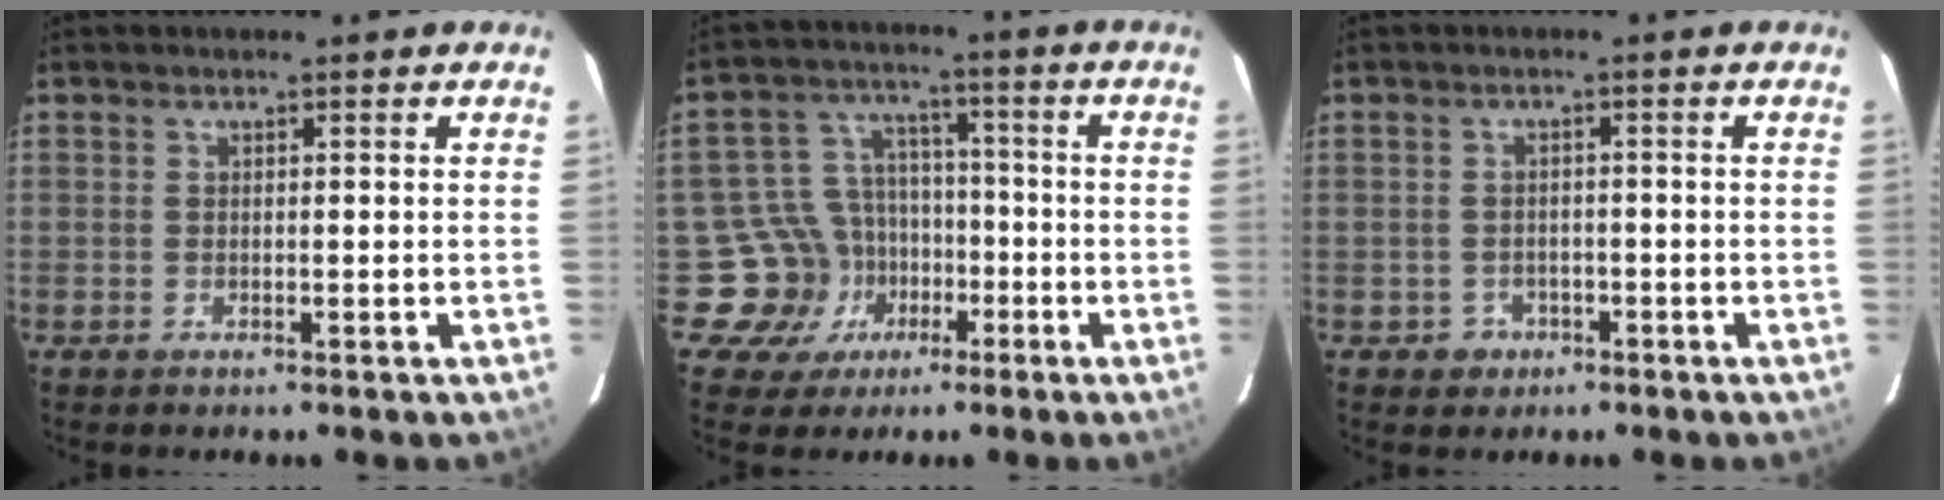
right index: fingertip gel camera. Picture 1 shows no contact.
{"total": 10.9, "force": [-4.8, 9.8, 1.2], "torque": [-0.046, 0.038, -0.063]}
{"total": 3.3, "force": [-1.5, 3.0, 0.3], "torque": [-0.015, 0.008, -0.018]}